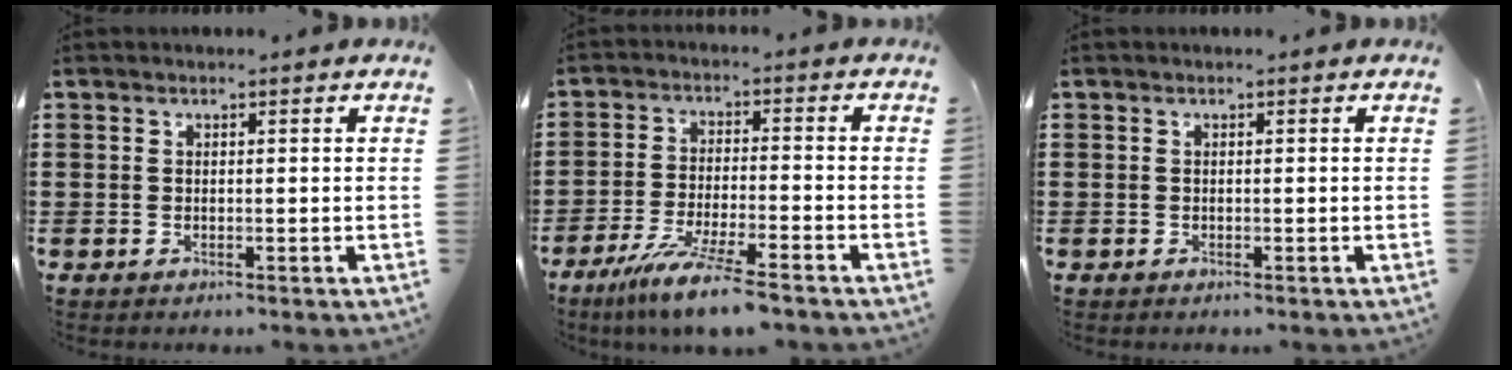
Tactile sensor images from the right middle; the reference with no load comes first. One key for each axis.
{"total": 8.0, "fx": -6.4, "fy": -0.4, "fz": 4.8, "tx": -0.097, "ty": -0.019, "tz": -0.120}
{"total": 0.0}